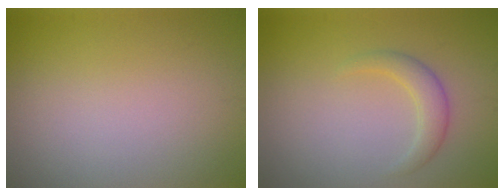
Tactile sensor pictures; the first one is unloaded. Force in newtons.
{"total": 2.0, "press": 2.0, "slide": 0.1}